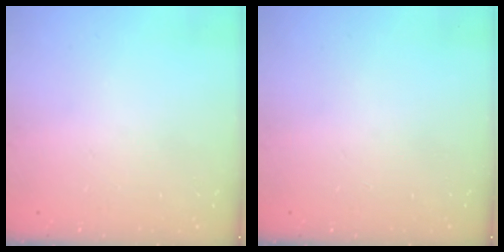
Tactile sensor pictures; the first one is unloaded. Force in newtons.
{"total": 0.0}